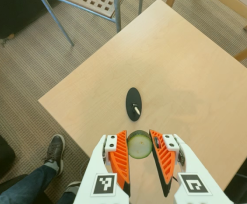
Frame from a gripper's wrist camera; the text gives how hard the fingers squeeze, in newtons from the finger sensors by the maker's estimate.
{"total": 9.6, "left": 9.8, "right": 9.4}